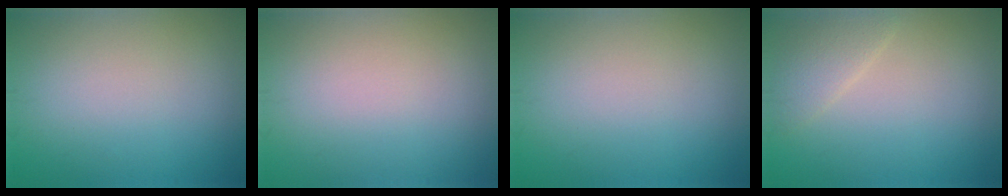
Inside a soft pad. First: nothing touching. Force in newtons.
{"total": 0.0}
{"total": 0.0}
{"total": 2.2, "press": 2.1, "slide": 0.1}